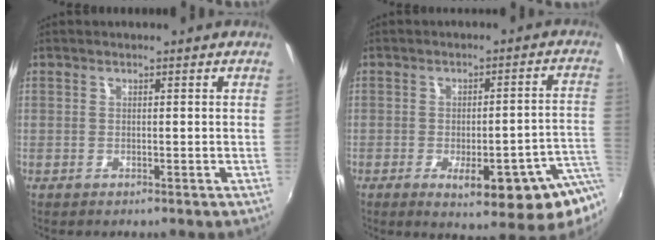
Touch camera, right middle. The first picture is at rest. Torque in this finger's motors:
{"motor_torque": [1.10, -1.04, 0.31, 0.07]}